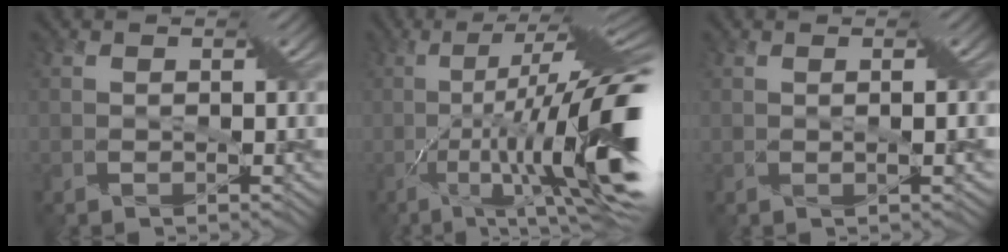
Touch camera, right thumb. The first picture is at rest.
{"total": 16.9, "force": [-2.7, 2.4, 16.5], "torque": [-0.273, -0.005, -0.028]}
{"total": 1.7, "force": [0.4, -0.6, 1.5], "torque": [-0.032, -0.003, 0.015]}